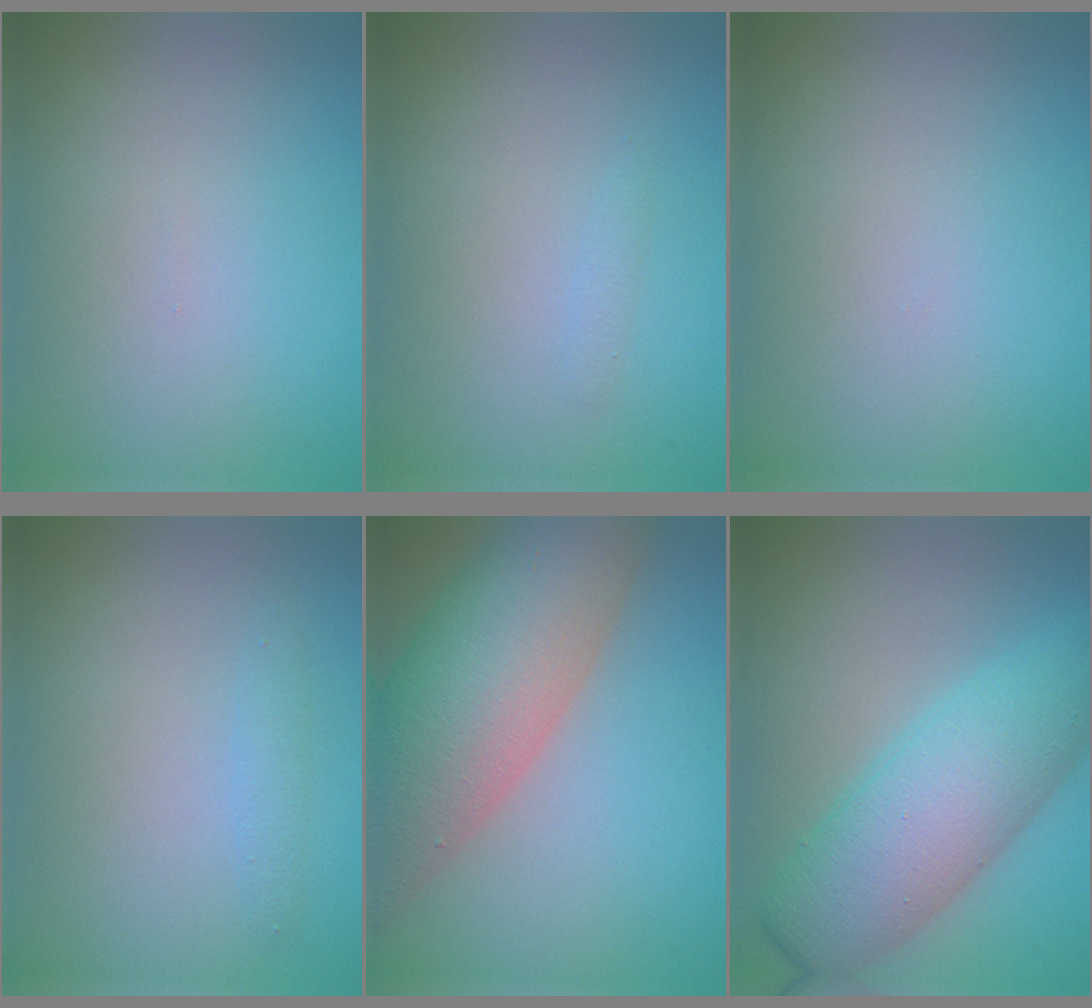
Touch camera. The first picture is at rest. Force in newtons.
{"total": 0.6, "press": 0.6, "slide": 0.0}
{"total": 0.0}
{"total": 1.1, "press": 1.1, "slide": 0.1}
{"total": 11.9, "press": 11.9, "slide": 0.6}
{"total": 8.4, "press": 8.4, "slide": 0.1}